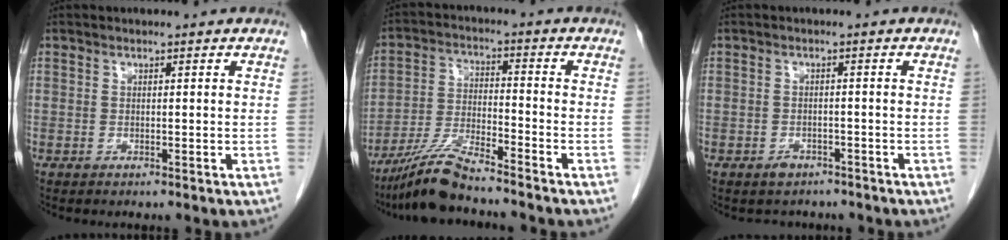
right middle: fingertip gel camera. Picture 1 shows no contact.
{"total": 8.7, "force": [-7.5, 0.2, 4.4], "torque": [-0.092, -0.020, -0.143]}
{"total": 2.3, "force": [-1.7, 1.5, 0.5], "torque": [-0.015, 0.004, -0.019]}